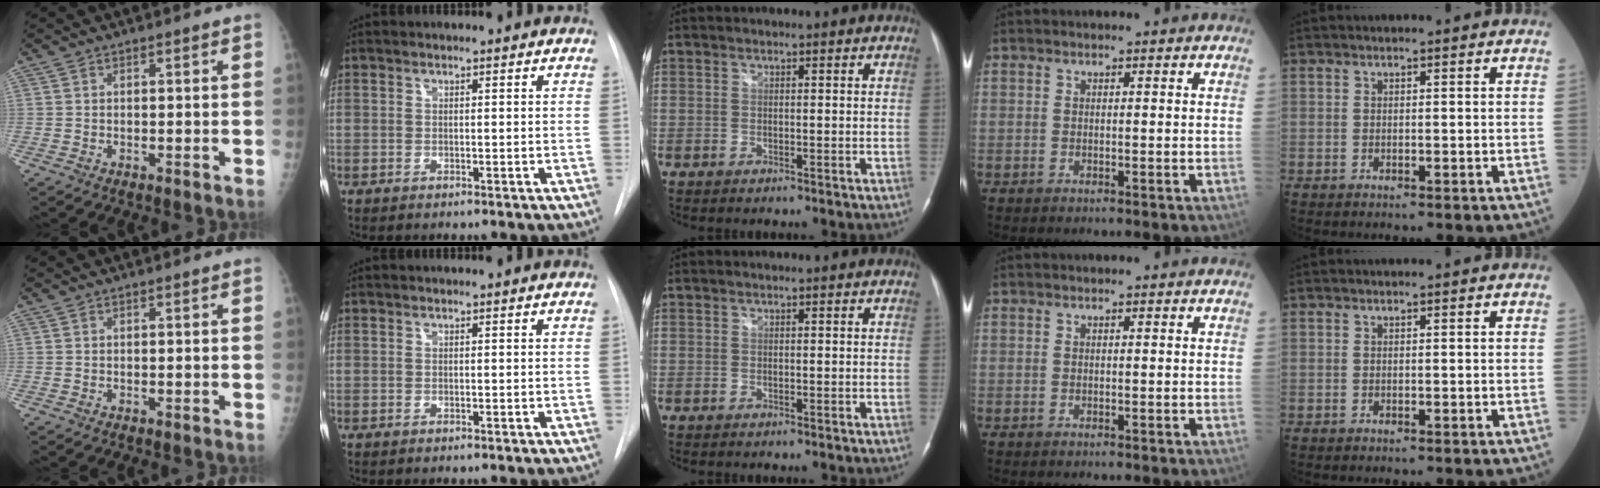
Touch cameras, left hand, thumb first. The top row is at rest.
{}